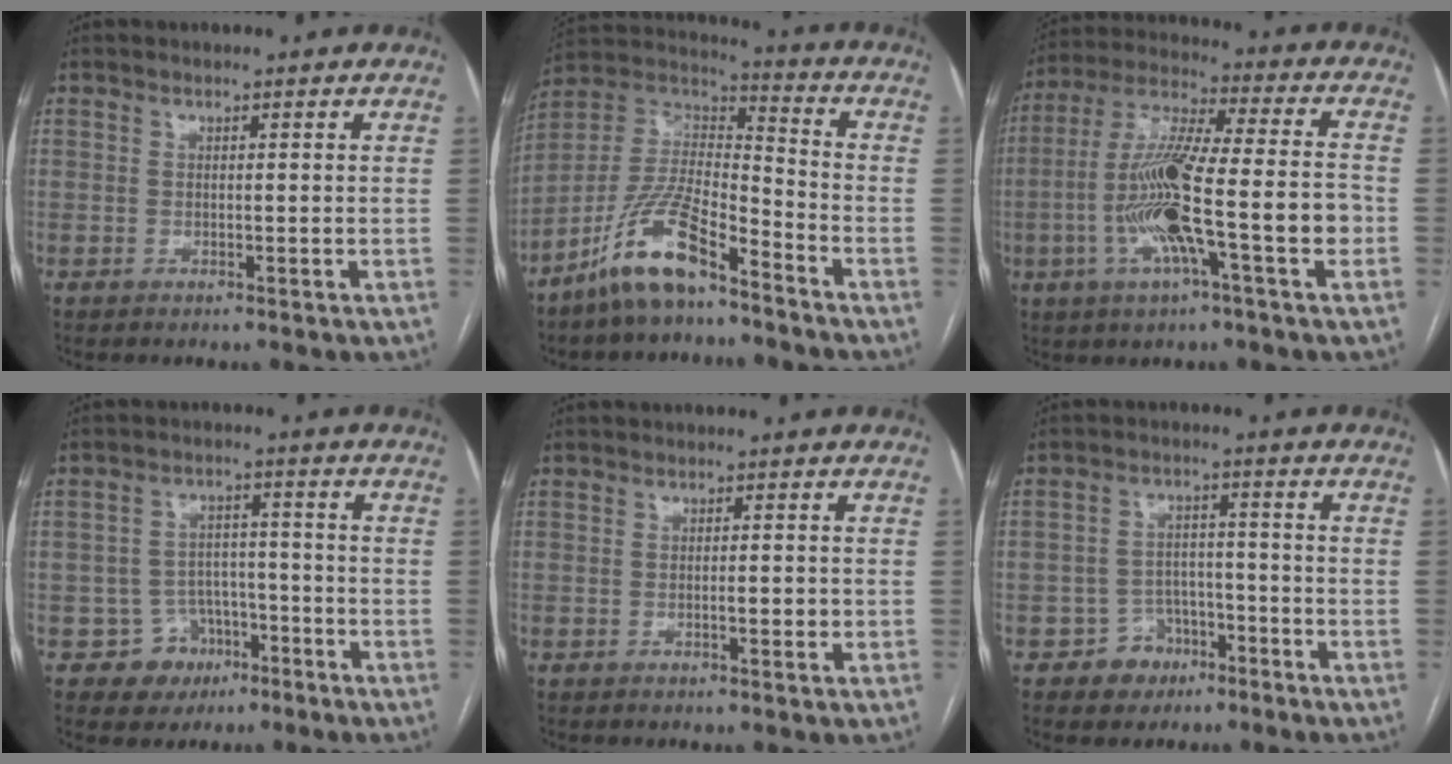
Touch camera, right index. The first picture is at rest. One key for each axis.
{"total": 13.5, "fx": -9.3, "fy": 3.6, "fz": 9.1, "tx": -0.193, "ty": 0.013, "tz": -0.177}
{"total": 16.9, "fx": -4.2, "fy": 1.6, "fz": 16.3, "tx": -0.307, "ty": 0.006, "tz": -0.073}
{"total": 6.2, "fx": -3.2, "fy": 5.3, "fz": 0.5, "tx": 0.006, "ty": 0.014, "tz": -0.042}
{"total": 1.9, "fx": -0.4, "fy": 0.6, "fz": 1.8, "tx": -0.031, "ty": 0.000, "tz": -0.004}
{"total": 5.4, "fx": -3.1, "fy": 4.3, "fz": 0.9, "tx": -0.006, "ty": 0.015, "tz": -0.045}